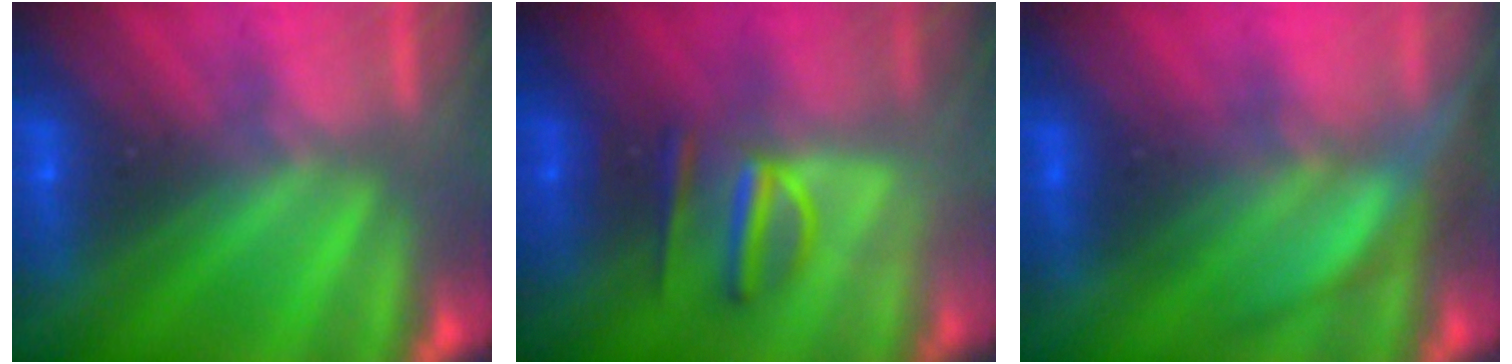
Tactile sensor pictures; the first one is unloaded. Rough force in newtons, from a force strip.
{"total": 3.1}
{"total": 3.2}